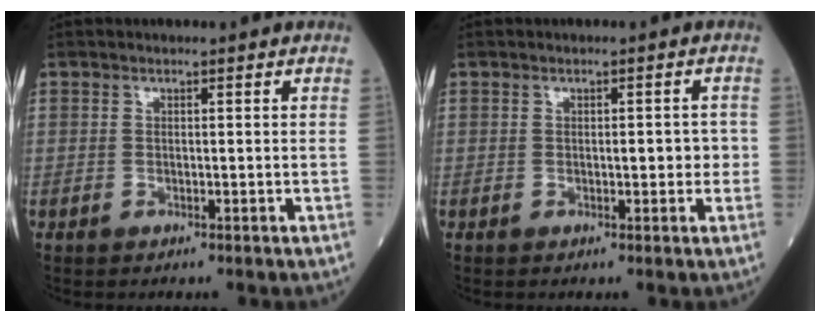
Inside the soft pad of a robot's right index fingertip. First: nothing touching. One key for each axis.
{"total": 2.8, "fx": -0.3, "fy": 1.3, "fz": 2.5, "tx": -0.028, "ty": 0.007, "tz": -0.005}